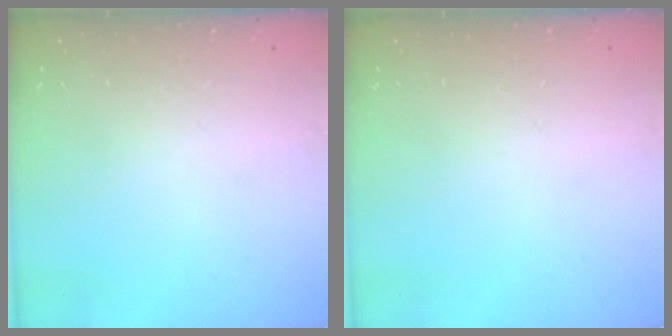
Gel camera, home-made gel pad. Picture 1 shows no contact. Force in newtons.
{"total": 0.0}